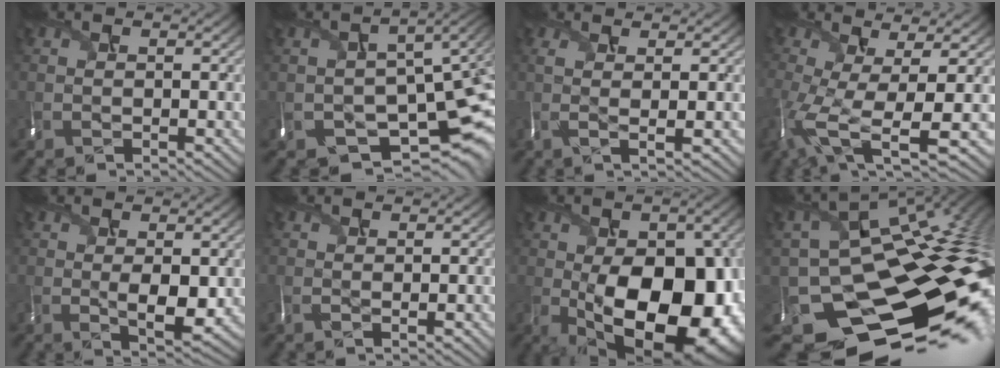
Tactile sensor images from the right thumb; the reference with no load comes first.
{"total": 10.0, "force": [-3.5, 5.6, 7.5], "torque": [-0.130, -0.036, -0.034]}
{"total": 2.8, "force": [0.9, 0.5, 2.6], "torque": [-0.043, 0.009, 0.016]}
{"total": 9.7, "force": [-2.2, 2.9, 9.0], "torque": [-0.185, -0.015, -0.025]}
{"total": 4.5, "force": [0.0, 1.3, 4.3], "torque": [-0.079, -0.005, 0.012]}
{"total": 0.7, "force": [0.0, 0.1, 0.7], "torque": [-0.010, 0.001, 0.002]}
{"total": 19.8, "force": [-3.9, 11.0, 16.0], "torque": [-0.207, -0.026, -0.032]}
{"total": 18.4, "force": [-4.9, 11.9, 13.1], "torque": [-0.218, -0.054, -0.050]}